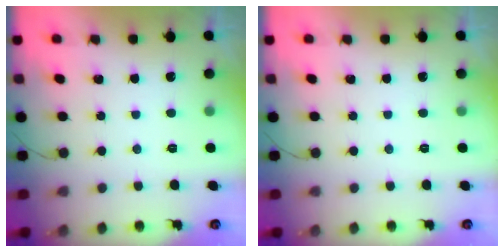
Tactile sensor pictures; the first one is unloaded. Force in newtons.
{"total": 0.0}